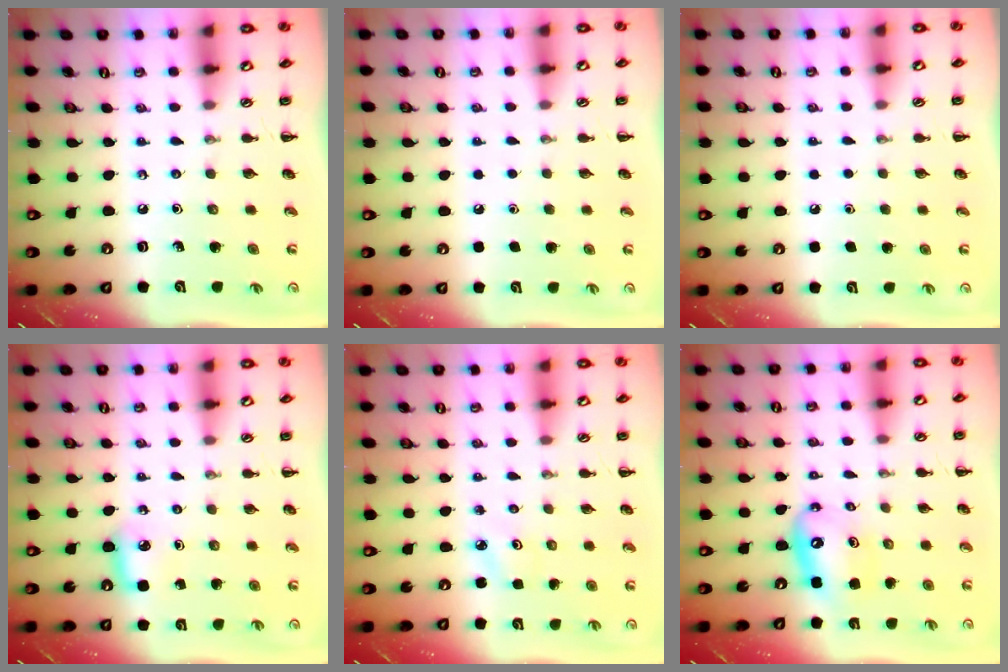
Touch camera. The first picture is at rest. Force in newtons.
{"total": 1.6, "press": 1.6, "slide": 0.1}
{"total": 1.8, "press": 1.8, "slide": 0.1}
{"total": 4.9, "press": 4.6, "slide": 1.7}
{"total": 2.3, "press": 2.2, "slide": 0.6}
{"total": 11.4, "press": 11.0, "slide": 3.0}